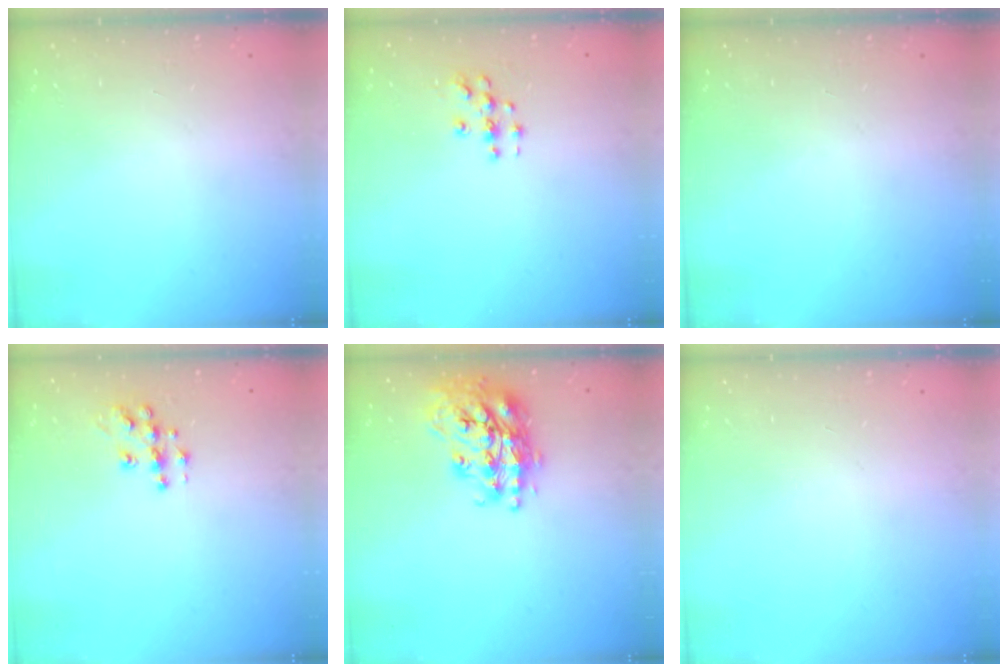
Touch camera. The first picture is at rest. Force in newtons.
{"total": 4.3, "press": 4.3, "slide": 0.6}
{"total": 0.0}
{"total": 9.5, "press": 9.5, "slide": 0.6}
{"total": 20.1, "press": 20.1, "slide": 1.4}
{"total": 0.0}